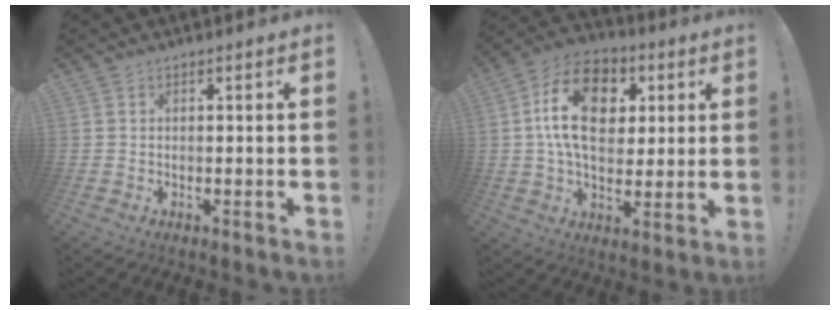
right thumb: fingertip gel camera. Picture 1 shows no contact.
{"total": 18.9, "force": [5.2, 12.8, 12.9], "torque": [-0.207, -0.006, 0.095]}